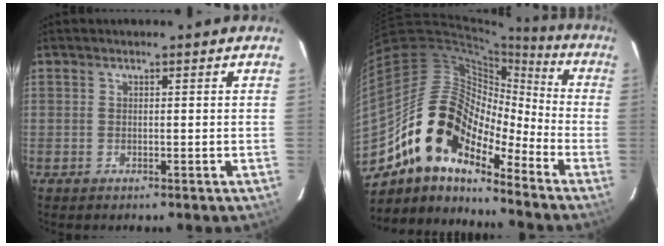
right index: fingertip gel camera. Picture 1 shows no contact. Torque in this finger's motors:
{"motor_torque": [1.12, -0.99, 0.92, 0.08]}